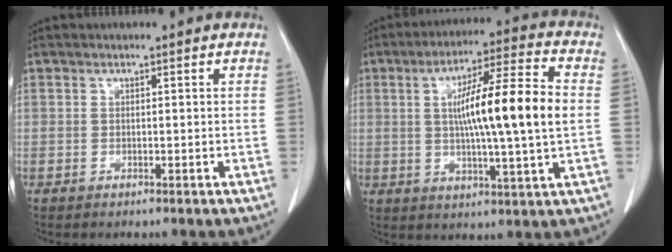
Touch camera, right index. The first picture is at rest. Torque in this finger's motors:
{"motor_torque": [1.26, -0.12, 0.72, 0.21]}